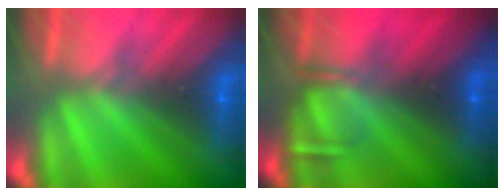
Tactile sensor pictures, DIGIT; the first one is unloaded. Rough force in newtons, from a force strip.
{"total": 3.2}